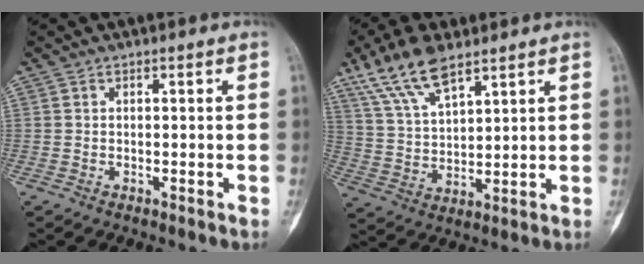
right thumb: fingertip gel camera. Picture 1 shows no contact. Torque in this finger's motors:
{"motor_torque": [-0.28, 0.38, 0.68, 0.53, 0.13]}